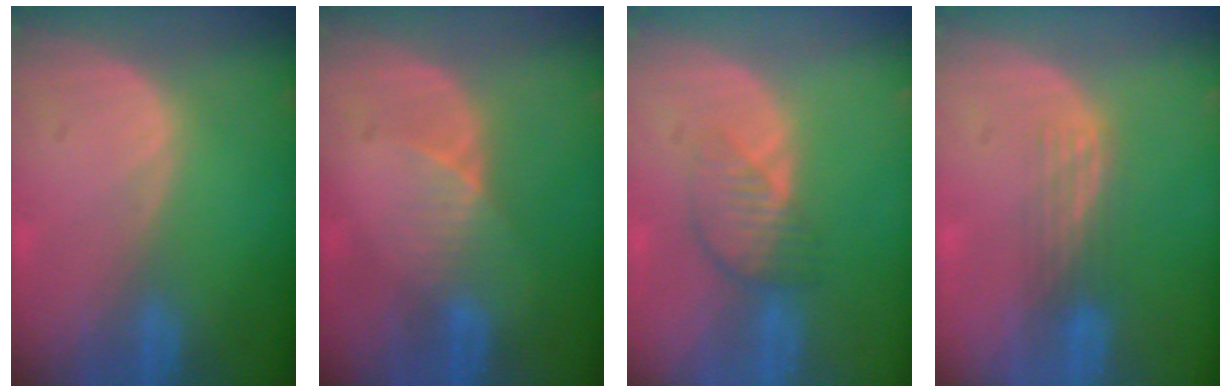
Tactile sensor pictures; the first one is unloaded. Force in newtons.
{"total": 3.2, "press": 2.8, "slide": 1.4}
{"total": 3.9, "press": 3.6, "slide": 1.6}
{"total": 3.0, "press": 2.7, "slide": 1.3}